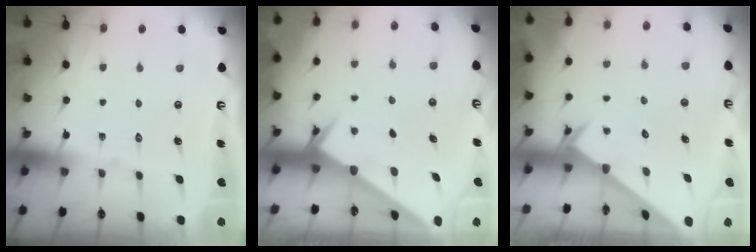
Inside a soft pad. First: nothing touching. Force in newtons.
{"total": 2.4, "press": 2.4, "slide": 0.3}
{"total": 2.4, "press": 2.4, "slide": 0.2}